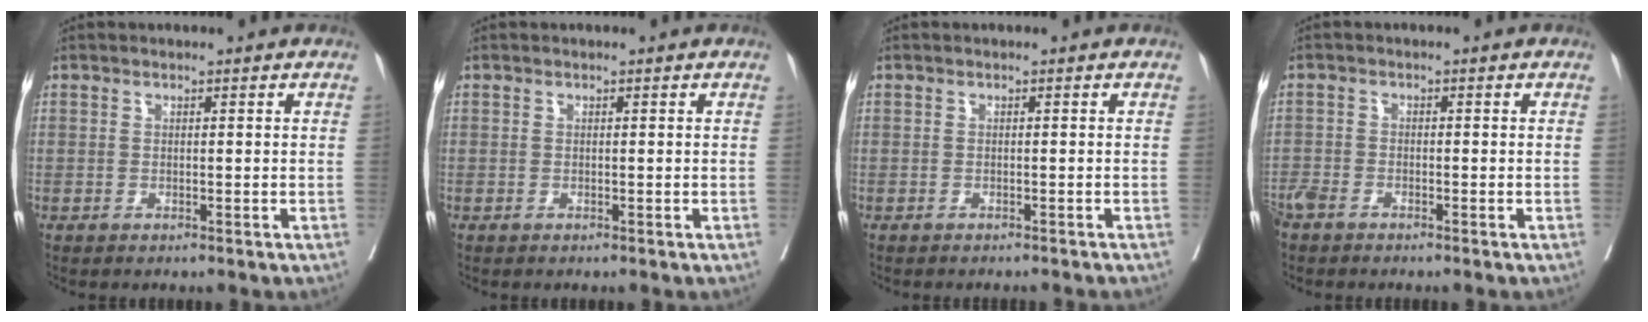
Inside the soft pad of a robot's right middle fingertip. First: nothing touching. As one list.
[{"total": 0.0}, {"total": 3.2, "force": [-3.1, 0.2, 0.8], "torque": [-0.010, -0.009, -0.037]}, {"total": 3.1, "force": [-2.6, 1.1, 1.3], "torque": [-0.028, -0.004, -0.053]}]